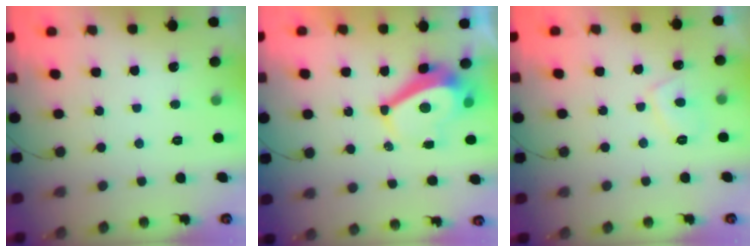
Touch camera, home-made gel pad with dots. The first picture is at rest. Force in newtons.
{"total": 5.9, "press": 5.9, "slide": 0.7}
{"total": 3.6, "press": 3.5, "slide": 0.9}